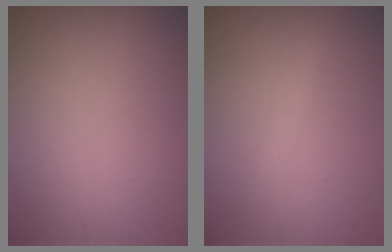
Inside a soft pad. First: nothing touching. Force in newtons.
{"total": 1.0, "press": 1.0, "slide": 0.1}